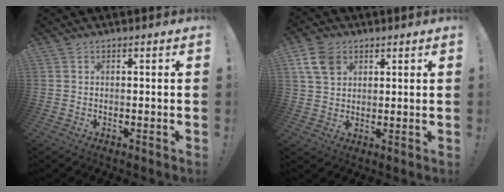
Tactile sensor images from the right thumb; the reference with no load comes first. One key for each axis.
{"total": 8.6, "fx": 4.1, "fy": 5.9, "fz": 4.7, "tx": -0.094, "ty": -0.004, "tz": 0.082}